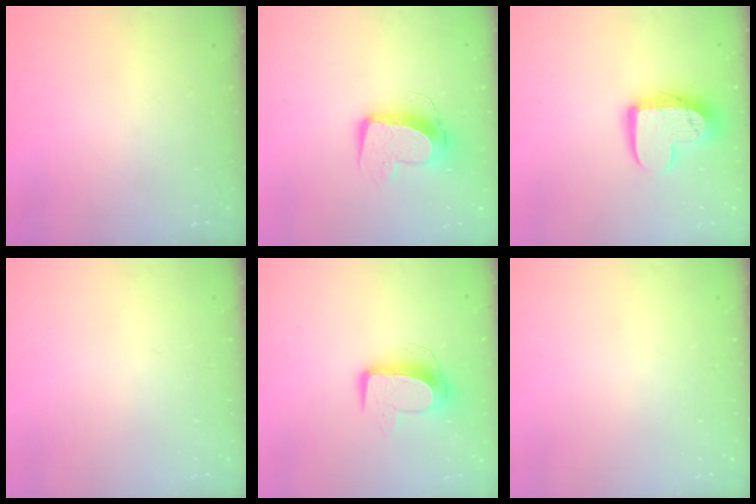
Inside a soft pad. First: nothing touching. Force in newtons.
{"total": 11.8, "press": 11.7, "slide": 1.1}
{"total": 12.7, "press": 12.7, "slide": 1.0}
{"total": 0.0}
{"total": 10.5, "press": 10.5, "slide": 0.3}
{"total": 0.0}